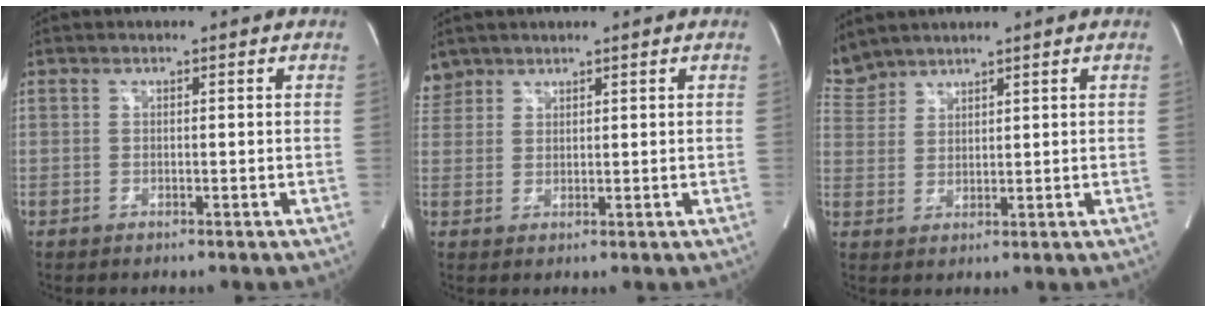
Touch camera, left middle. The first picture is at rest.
{"total": 3.1, "force": [2.6, 1.6, -0.3], "torque": [0.009, 0.009, 0.053]}
{"total": 4.6, "force": [4.5, 0.8, 0.0], "torque": [-0.013, 0.013, 0.101]}